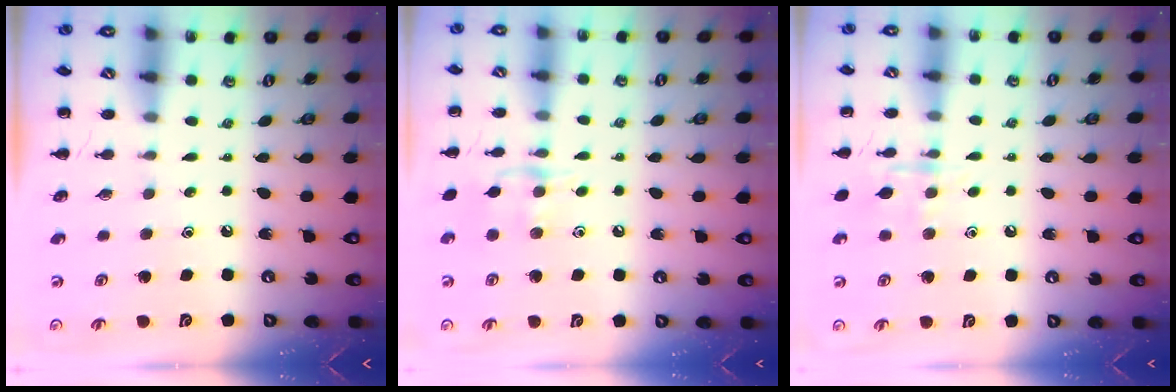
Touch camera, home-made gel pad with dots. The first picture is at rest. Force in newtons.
{"total": 8.7, "press": 8.7, "slide": 0.8}
{"total": 8.1, "press": 8.1, "slide": 0.7}